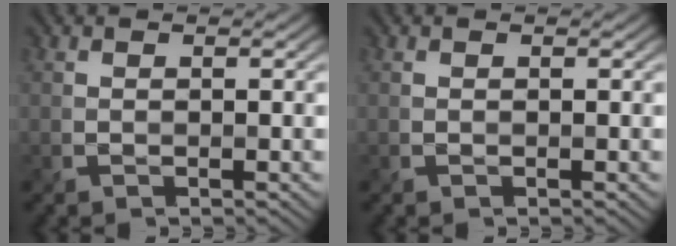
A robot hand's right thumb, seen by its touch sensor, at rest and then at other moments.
{"total": 0.0}